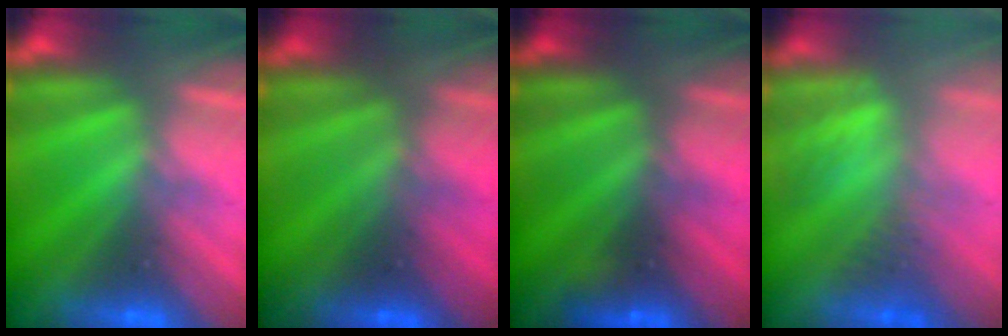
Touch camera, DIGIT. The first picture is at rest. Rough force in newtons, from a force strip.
{"total": 1.9}
{"total": 1.5}
{"total": 2.9}